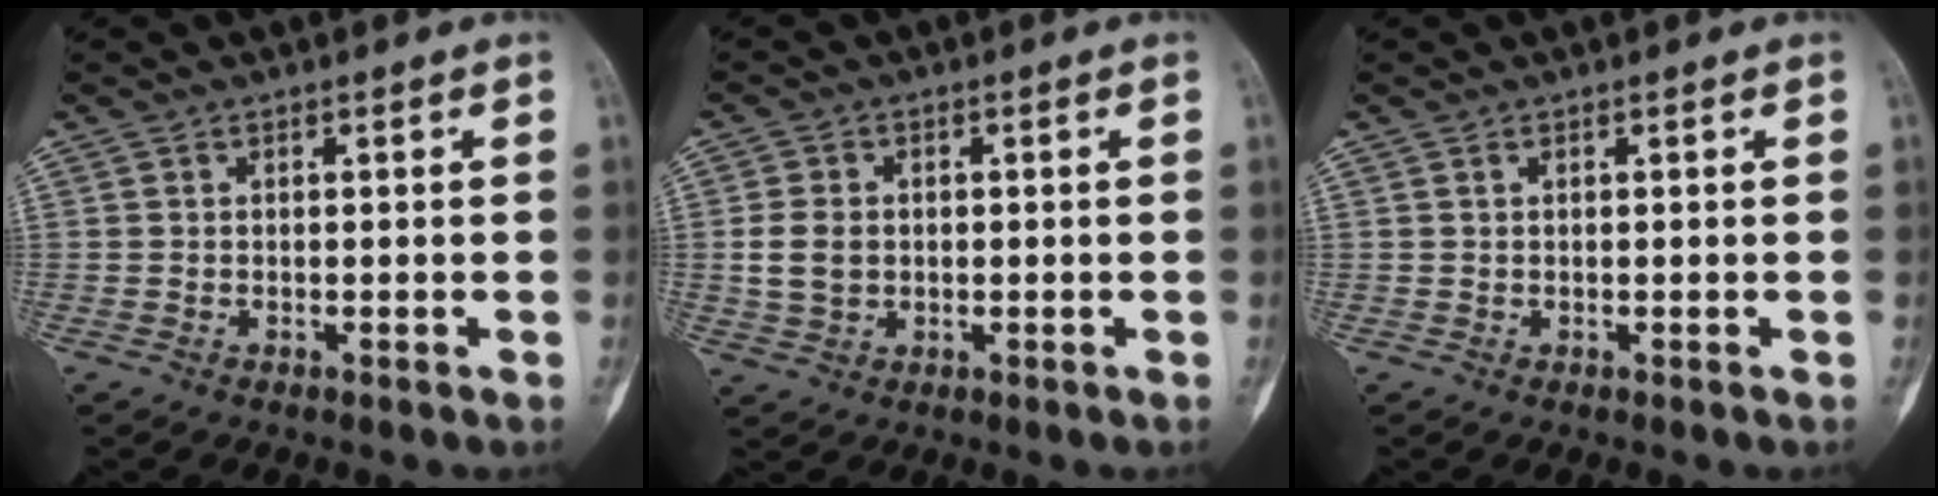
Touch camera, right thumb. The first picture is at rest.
{"total": 4.9, "force": [-0.1, 3.8, 3.1], "torque": [-0.053, 0.005, 0.001]}
{"total": 0.0}